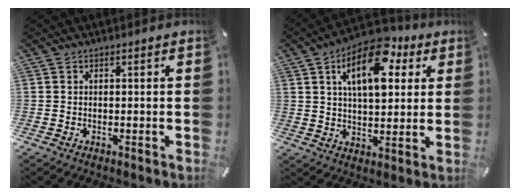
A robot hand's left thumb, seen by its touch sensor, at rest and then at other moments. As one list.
[{"total": 15.4, "force": [6.7, 8.1, 11.3], "torque": [-0.177, -0.019, 0.111]}]